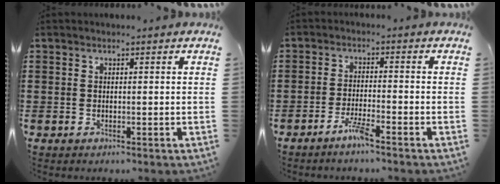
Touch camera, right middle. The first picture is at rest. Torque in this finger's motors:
{"motor_torque": [0.06, -0.04, 0.12, 0.05]}